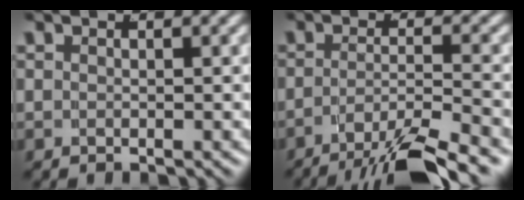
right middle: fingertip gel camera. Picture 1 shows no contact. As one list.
[{"total": 8.2, "force": [-6.0, 2.1, 5.1], "torque": [-0.070, -0.021, -0.083]}]